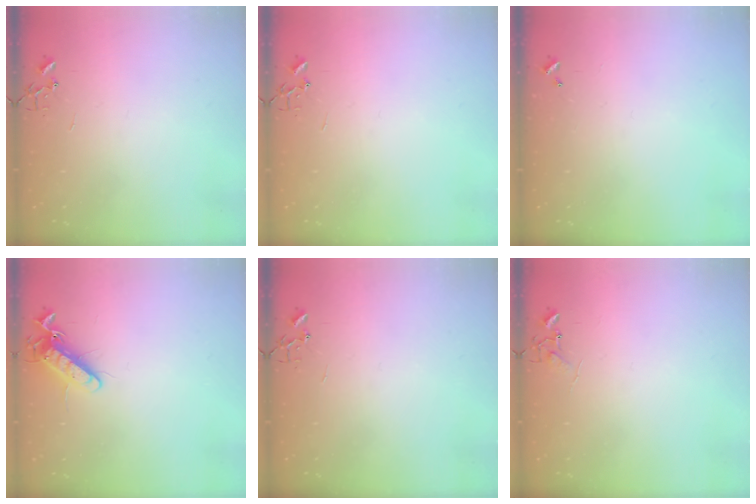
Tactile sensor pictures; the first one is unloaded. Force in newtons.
{"total": 0.0}
{"total": 0.0}
{"total": 11.7, "press": 11.6, "slide": 1.7}
{"total": 0.0}
{"total": 5.2, "press": 5.2, "slide": 0.6}